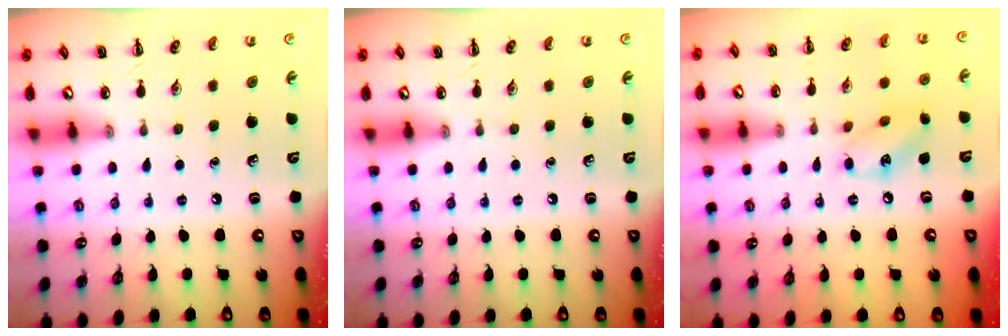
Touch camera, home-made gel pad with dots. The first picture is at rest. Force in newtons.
{"total": 0.0}
{"total": 9.3, "press": 9.3, "slide": 1.0}